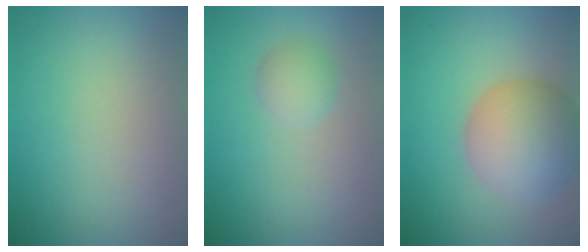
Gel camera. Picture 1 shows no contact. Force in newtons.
{"total": 1.8, "press": 1.8, "slide": 0.1}
{"total": 7.2, "press": 7.2, "slide": 0.5}